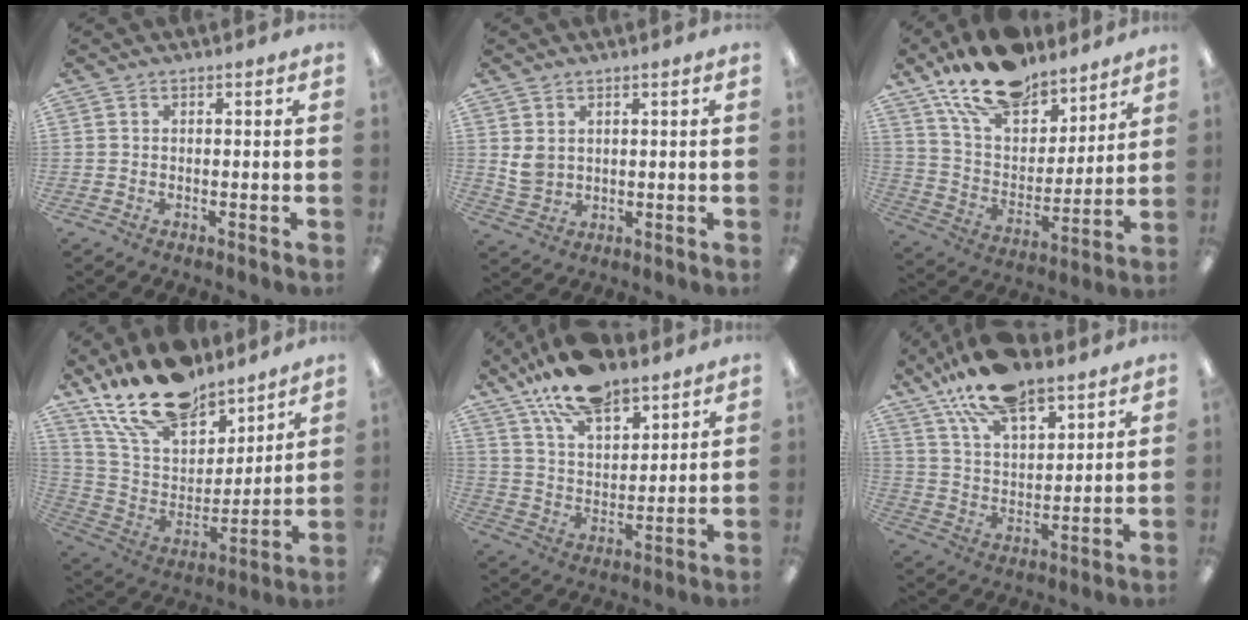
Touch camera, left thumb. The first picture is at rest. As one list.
[{"total": 4.2, "force": [1.8, 3.1, 2.2], "torque": [-0.044, 0.002, 0.039]}, {"total": 18.2, "force": [14.4, 8.1, 7.7], "torque": [-0.146, -0.086, 0.259]}, {"total": 21.2, "force": [16.6, 9.5, 9.1], "torque": [-0.182, -0.101, 0.301]}, {"total": 14.8, "force": [11.6, 6.1, 6.9], "torque": [-0.129, -0.060, 0.210]}, {"total": 15.8, "force": [12.1, 6.3, 8.0], "torque": [-0.157, -0.055, 0.218]}]